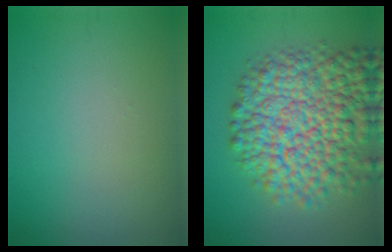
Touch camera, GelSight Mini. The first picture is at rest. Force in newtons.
{"total": 11.4, "press": 11.4, "slide": 0.4}